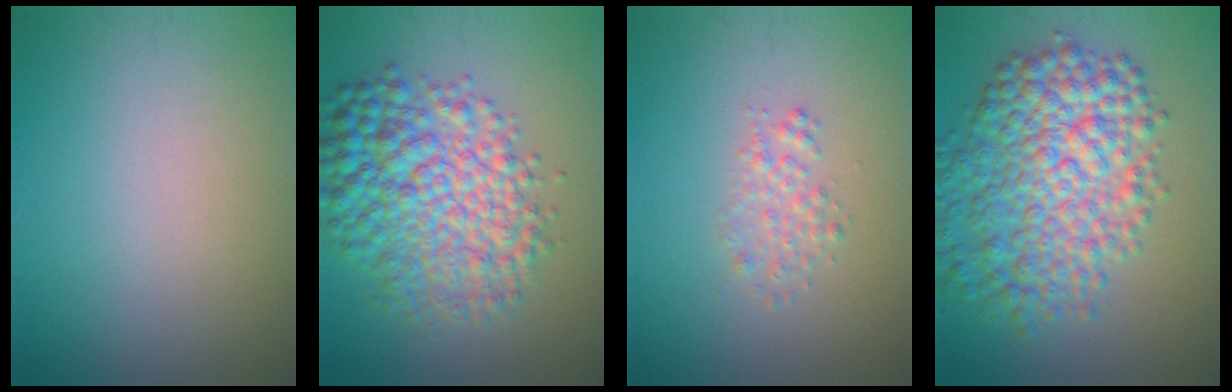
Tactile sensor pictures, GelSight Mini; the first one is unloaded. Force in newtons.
{"total": 8.5, "press": 8.5, "slide": 0.1}
{"total": 1.5, "press": 1.5, "slide": 0.0}
{"total": 8.9, "press": 8.9, "slide": 0.2}